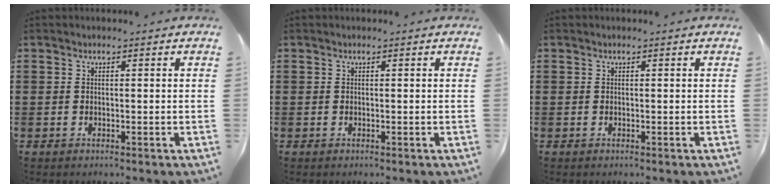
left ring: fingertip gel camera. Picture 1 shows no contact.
{"total": 0.0}
{"total": 0.0}